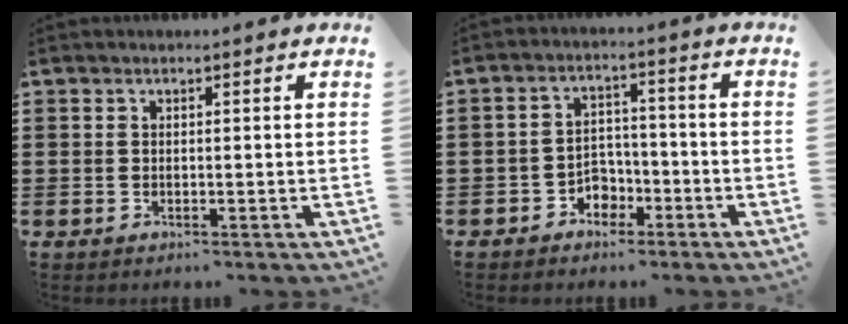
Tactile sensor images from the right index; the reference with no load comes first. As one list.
[{"total": 3.6, "force": [-2.3, 2.6, 1.0], "torque": [-0.027, 0.007, -0.047]}]